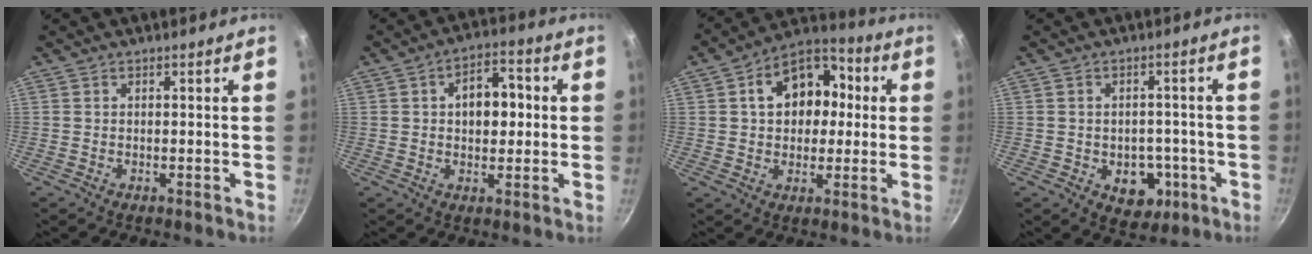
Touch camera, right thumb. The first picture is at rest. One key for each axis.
{"total": 8.9, "fx": 1.0, "fy": 5.8, "fz": 6.8, "tx": -0.063, "ty": 0.015, "tz": 0.006}
{"total": 15.1, "fx": 2.7, "fy": 11.0, "fz": 10.0, "tx": -0.115, "ty": 0.027, "tz": 0.029}
{"total": 7.7, "fx": -2.4, "fy": 5.8, "fz": 4.5, "tx": -0.025, "ty": 0.015, "tz": -0.020}